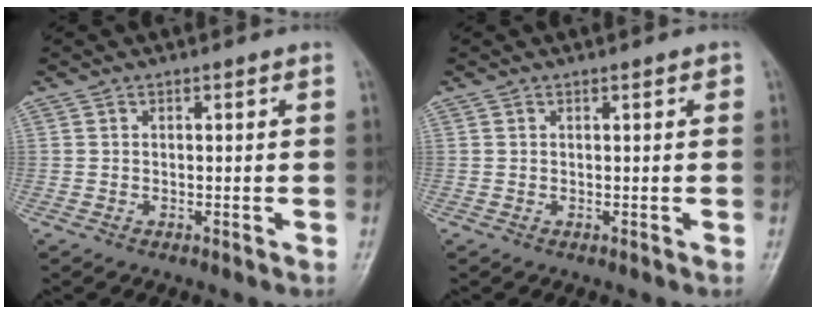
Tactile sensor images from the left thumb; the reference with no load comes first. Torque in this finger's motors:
{"motor_torque": [-0.03, 0.06, -0.13, -0.07, 0.00]}